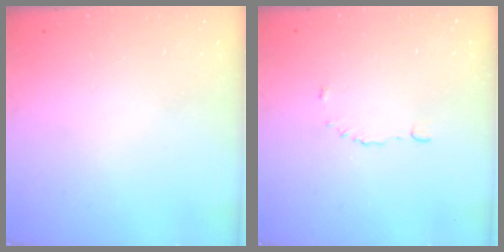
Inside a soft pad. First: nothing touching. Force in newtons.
{"total": 4.7, "press": 4.6, "slide": 0.6}